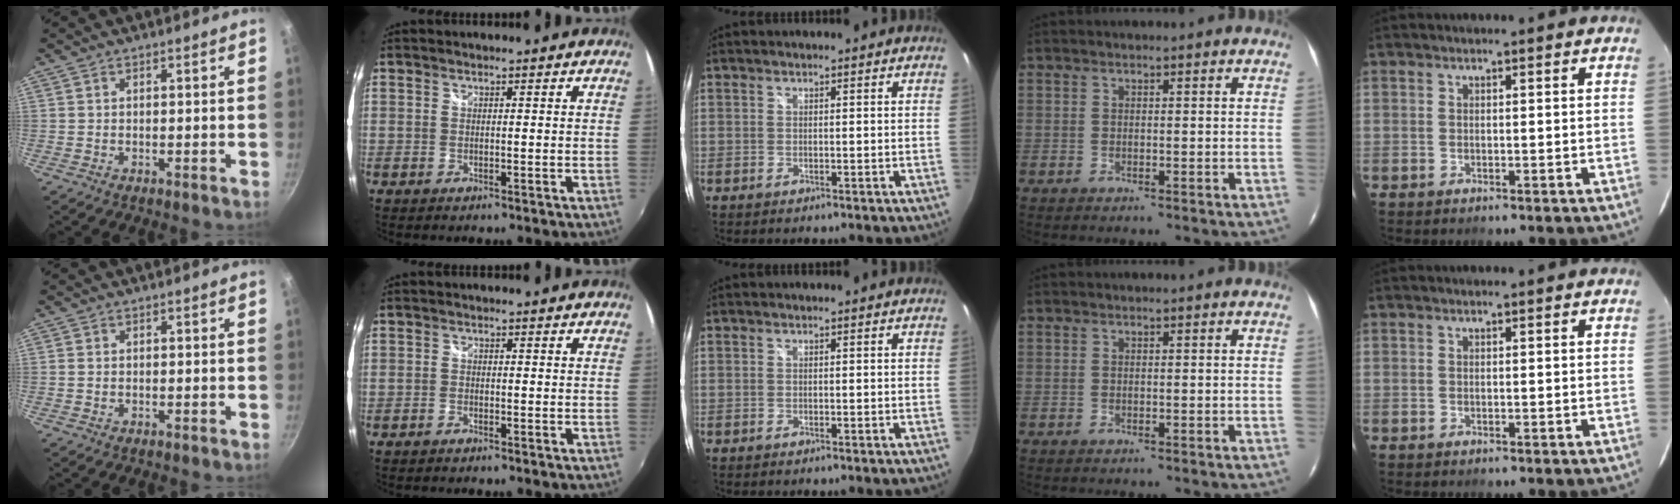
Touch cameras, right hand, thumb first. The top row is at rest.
{"thumb": {"total": 0.7, "force": [-0.2, 0.6, 0.4], "torque": [-0.008, 0.002, -0.004]}, "index": {"total": 1.0, "force": [-0.8, 0.5, 0.0], "torque": [-0.005, -0.003, -0.018]}}